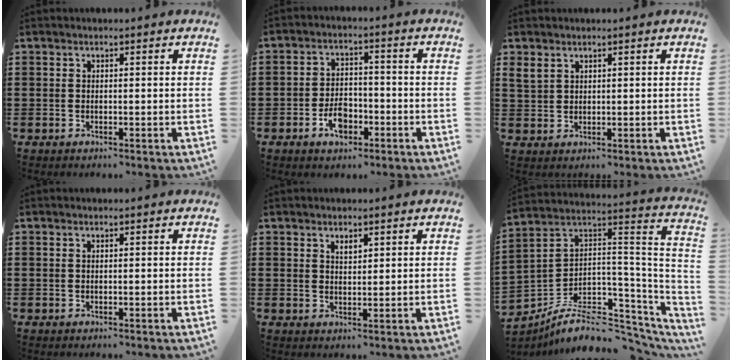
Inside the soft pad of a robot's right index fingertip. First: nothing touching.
{"total": 4.9, "force": [-2.3, 2.9, 3.3], "torque": [-0.053, 0.003, -0.043]}
{"total": 2.4, "force": [1.8, 1.4, 0.6], "torque": [-0.018, 0.006, 0.036]}
{"total": 0.0}
{"total": 1.8, "force": [1.4, 0.8, 0.9], "torque": [-0.019, 0.003, 0.025]}
{"total": 7.9, "force": [-5.6, 3.8, 4.1], "torque": [-0.081, 0.005, -0.103]}